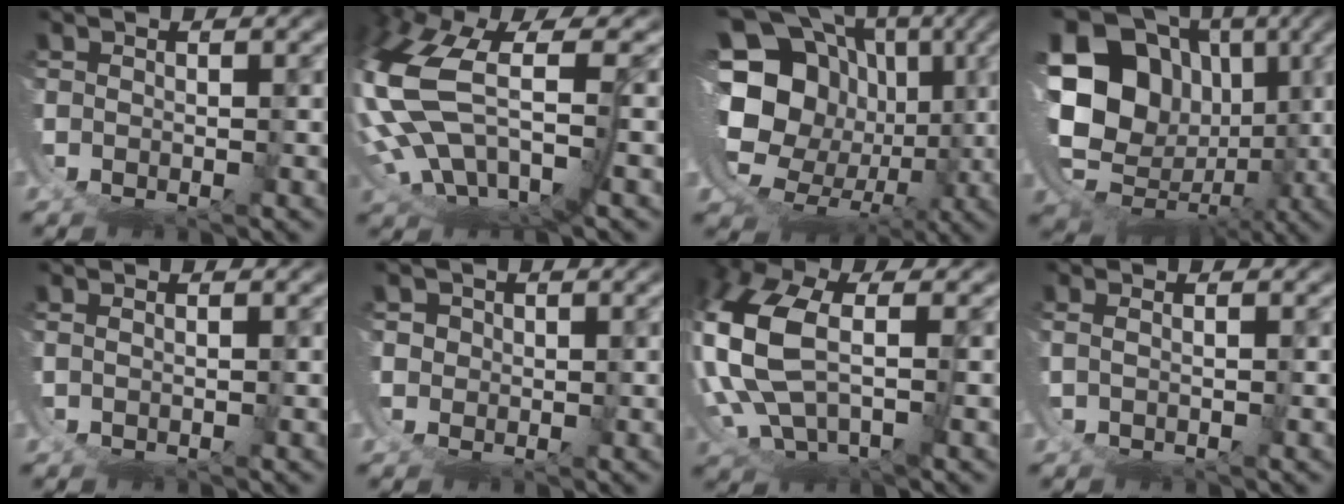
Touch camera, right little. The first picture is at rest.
{"total": 8.6, "force": [0.3, 4.4, 7.4], "torque": [-0.183, -0.017, 0.021]}
{"total": 21.6, "force": [0.5, 17.9, 12.1], "torque": [-0.247, -0.038, 0.005]}
{"total": 20.2, "force": [-1.2, 16.4, 11.7], "torque": [-0.252, -0.058, -0.006]}
{"total": 1.4, "force": [0.4, -1.3, 0.0], "torque": [0.009, 0.004, 0.009]}
{"total": 1.5, "force": [0.8, 1.1, 0.6], "torque": [-0.021, -0.003, 0.016]}
{"total": 7.8, "force": [0.6, 4.6, 6.3], "torque": [-0.170, -0.019, 0.024]}
{"total": 2.1, "force": [0.4, -2.0, 0.5], "torque": [-0.001, 0.005, 0.013]}